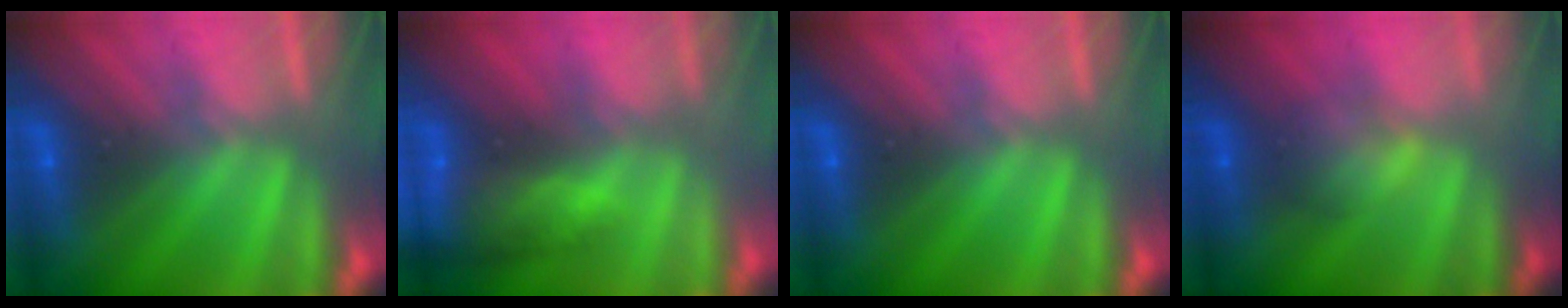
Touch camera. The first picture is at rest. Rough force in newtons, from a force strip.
{"total": 6.8}
{"total": 0.0}
{"total": 1.9}